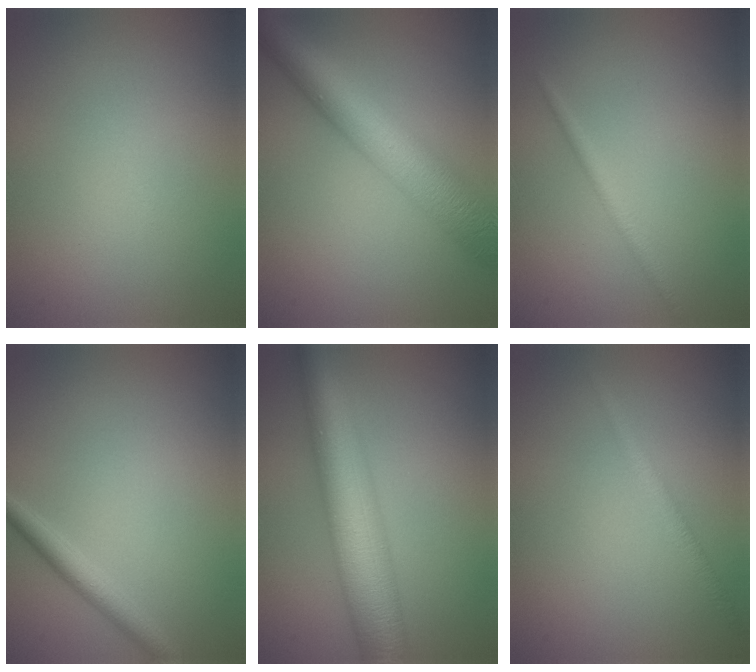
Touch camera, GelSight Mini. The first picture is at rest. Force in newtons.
{"total": 8.8, "press": 8.8, "slide": 0.3}
{"total": 1.3, "press": 1.3, "slide": 0.1}
{"total": 2.1, "press": 2.1, "slide": 0.1}
{"total": 9.5, "press": 9.5, "slide": 0.1}
{"total": 1.5, "press": 1.5, "slide": 0.1}